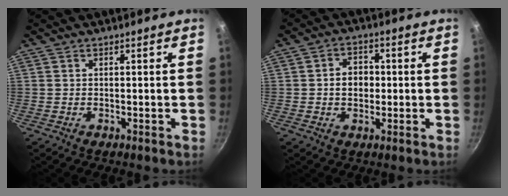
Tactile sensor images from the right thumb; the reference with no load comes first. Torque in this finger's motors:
{"motor_torque": [-0.05, 0.09, 0.08, 0.05, 0.08]}